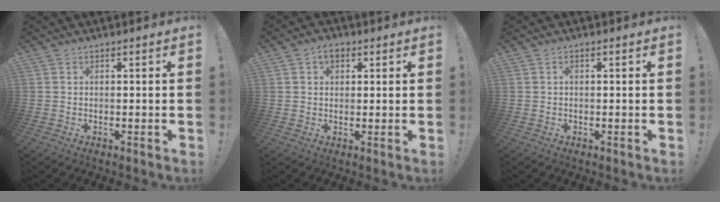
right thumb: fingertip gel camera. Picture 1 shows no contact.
{"total": 4.1, "force": [1.8, 2.9, 2.3], "torque": [-0.041, 0.003, 0.032]}
{"total": 0.8, "force": [-0.4, 0.0, 0.7], "torque": [-0.014, 0.002, -0.008]}